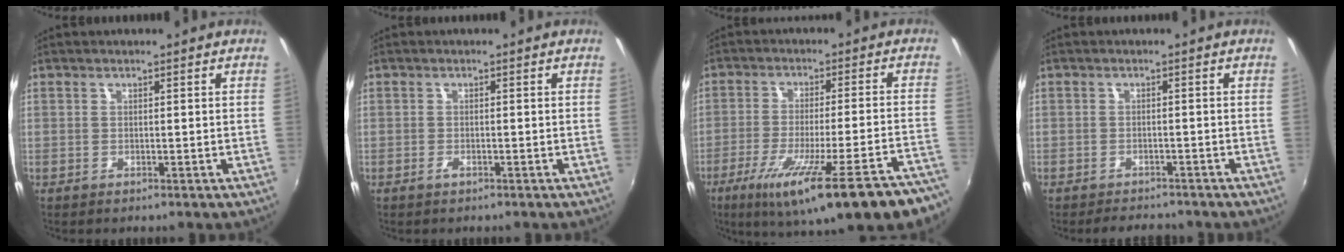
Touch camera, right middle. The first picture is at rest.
{"total": 0.9, "force": [-0.7, 0.3, 0.5], "torque": [-0.010, 0.000, -0.013]}
{"total": 24.0, "force": [-17.2, 2.4, 16.6], "torque": [-0.261, -0.080, -0.243]}
{"total": 4.4, "force": [-3.9, 1.6, 1.1], "torque": [-0.035, 0.002, -0.056]}